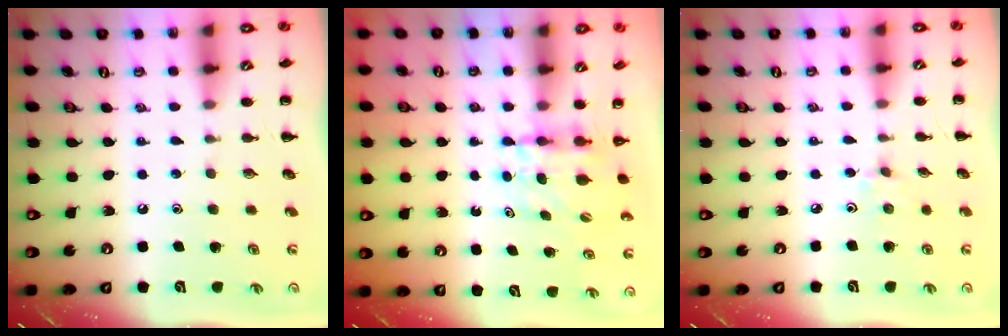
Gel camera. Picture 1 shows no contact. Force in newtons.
{"total": 4.6, "press": 4.6, "slide": 0.1}
{"total": 1.7, "press": 1.6, "slide": 0.6}